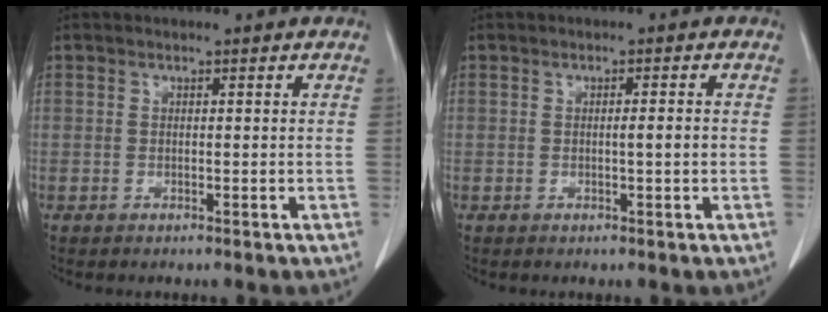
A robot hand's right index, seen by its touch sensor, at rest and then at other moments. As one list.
[{"total": 1.6, "force": [-0.2, -0.1, 1.6], "torque": [-0.025, 0.000, -0.003]}]